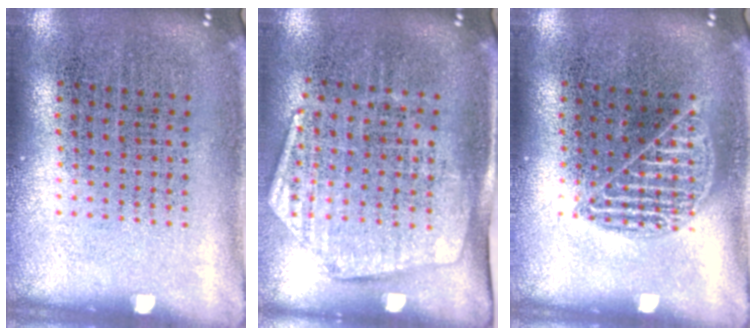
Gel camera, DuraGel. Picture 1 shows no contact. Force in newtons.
{"total": 1.9, "press": 1.6, "slide": 1.0}
{"total": 1.6, "press": 1.6, "slide": 0.2}